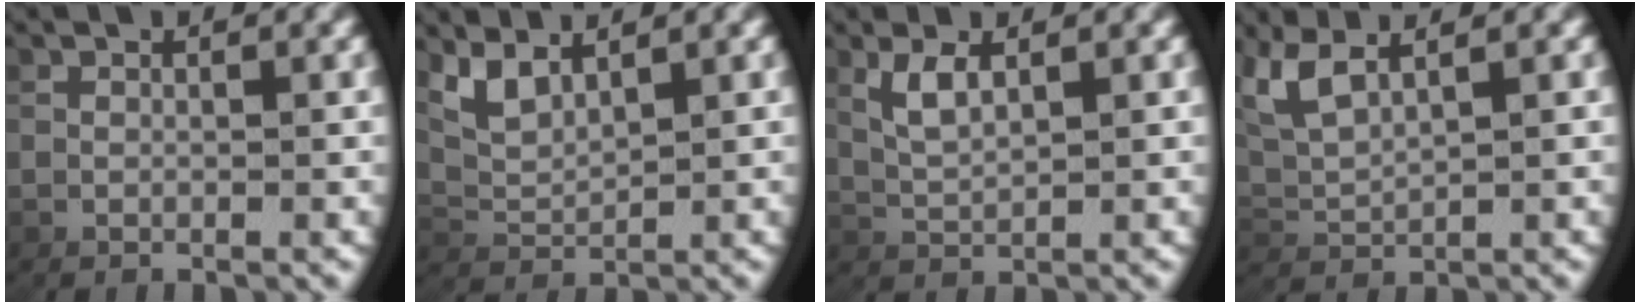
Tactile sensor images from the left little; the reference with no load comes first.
{"total": 3.0, "force": [1.9, 1.4, 1.8], "torque": [-0.052, -0.004, 0.043]}
{"total": 2.0, "force": [1.3, 0.0, 1.6], "torque": [-0.036, 0.000, 0.034]}
{"total": 4.5, "force": [2.2, 2.6, 2.9], "torque": [-0.089, -0.004, 0.050]}